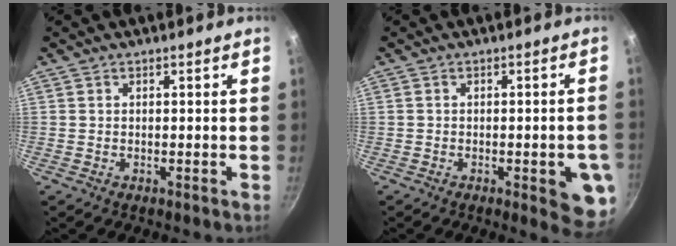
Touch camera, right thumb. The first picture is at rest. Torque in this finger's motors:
{"motor_torque": [1.36, 1.26, 0.80, -0.90, 0.16]}